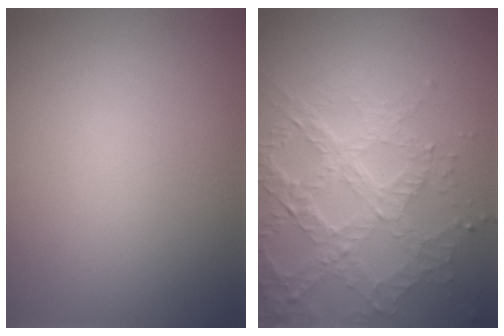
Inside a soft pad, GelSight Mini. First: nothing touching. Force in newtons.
{"total": 7.0, "press": 5.2, "slide": 4.7}